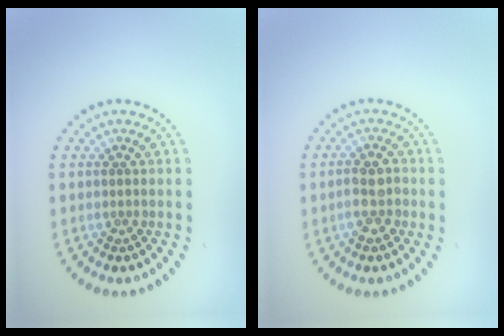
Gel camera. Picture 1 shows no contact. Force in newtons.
{"total": 2.4, "press": 2.3, "slide": 0.5}